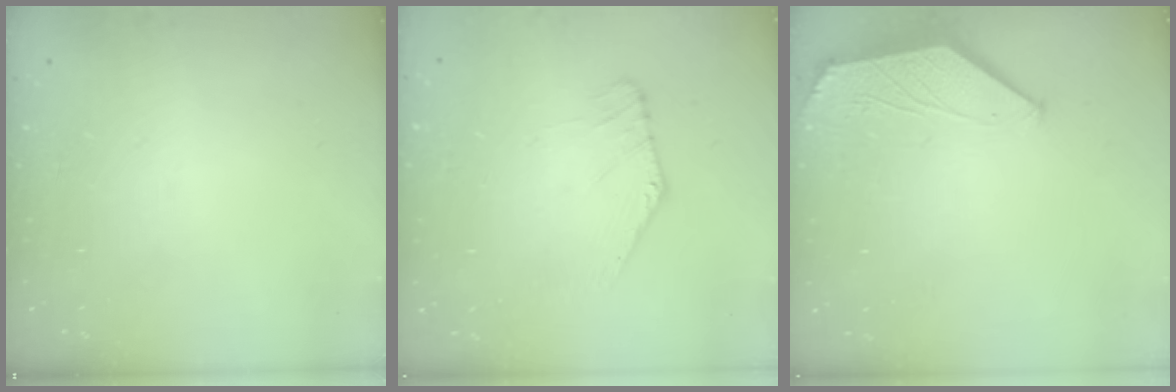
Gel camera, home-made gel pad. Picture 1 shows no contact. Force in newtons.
{"total": 2.7, "press": 2.7, "slide": 0.1}
{"total": 1.6, "press": 1.6, "slide": 0.4}